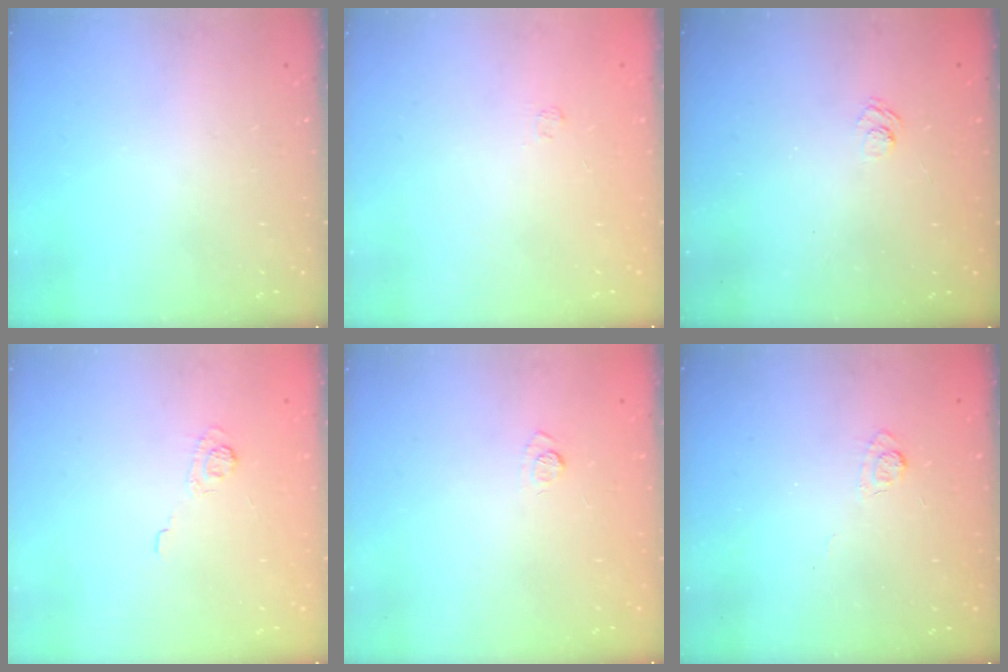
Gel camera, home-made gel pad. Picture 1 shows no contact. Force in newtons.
{"total": 1.7, "press": 1.2, "slide": 1.1}
{"total": 2.4, "press": 2.0, "slide": 1.3}
{"total": 3.6, "press": 3.3, "slide": 1.5}
{"total": 7.5, "press": 7.3, "slide": 1.4}
{"total": 3.3, "press": 3.0, "slide": 1.4}